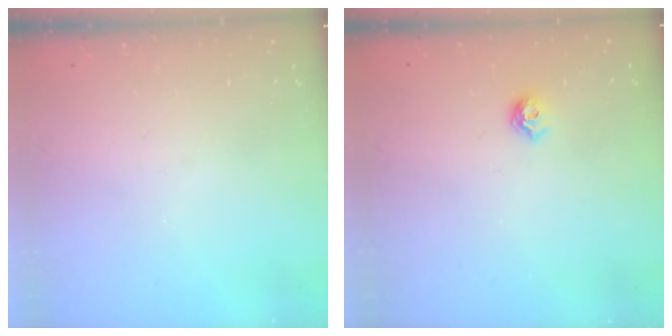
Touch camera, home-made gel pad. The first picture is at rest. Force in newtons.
{"total": 5.9, "press": 5.8, "slide": 1.0}